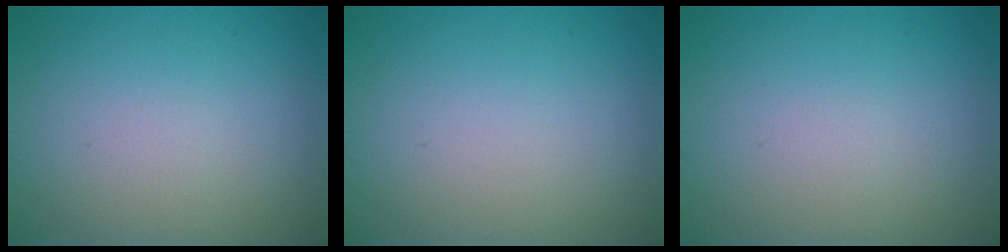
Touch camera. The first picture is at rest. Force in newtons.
{"total": 0.0}
{"total": 0.0}